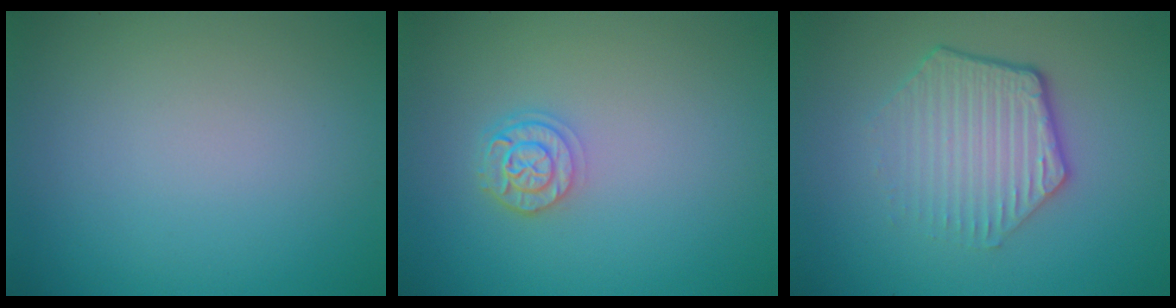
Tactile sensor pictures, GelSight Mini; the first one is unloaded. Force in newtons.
{"total": 2.5, "press": 2.0, "slide": 1.4}
{"total": 4.5, "press": 3.3, "slide": 3.0}